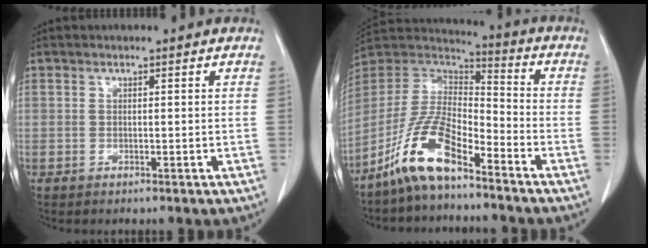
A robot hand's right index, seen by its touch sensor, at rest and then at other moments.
{"total": 12.1, "force": [-8.2, 3.2, 8.3], "torque": [-0.182, 0.011, -0.159]}